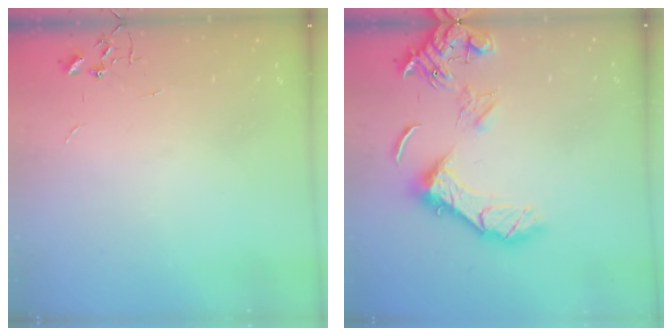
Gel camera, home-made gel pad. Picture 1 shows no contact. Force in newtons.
{"total": 14.8, "press": 14.7, "slide": 1.5}